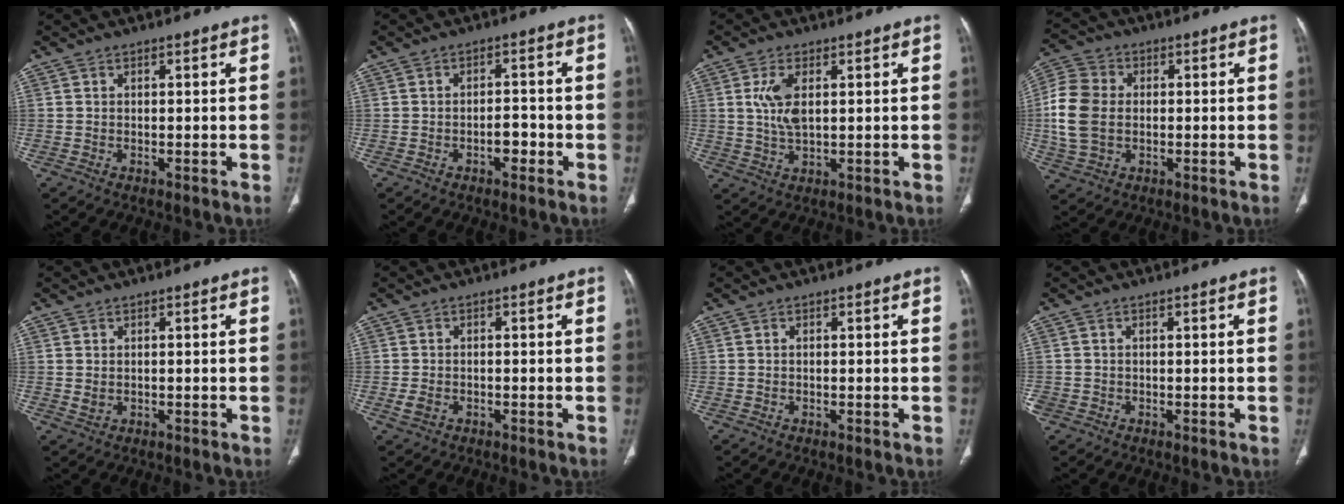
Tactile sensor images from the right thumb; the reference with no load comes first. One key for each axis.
{"total": 3.4, "fx": -1.5, "fy": 1.9, "fz": 2.4, "tx": -0.025, "ty": 0.015, "tz": -0.024}
{"total": 5.9, "fx": 1.3, "fy": 2.8, "fz": 5.1, "tx": -0.109, "ty": -0.005, "tz": 0.029}
{"total": 11.4, "fx": -0.3, "fy": 8.4, "fz": 7.7, "tx": -0.165, "ty": 0.012, "tz": -0.009}
{"total": 1.4, "fx": 0.1, "fy": 1.1, "fz": 0.9, "tx": -0.018, "ty": 0.000, "tz": 0.007}
{"total": 2.2, "fx": -0.9, "fy": 1.6, "fz": 1.3, "tx": -0.032, "ty": 0.003, "tz": -0.013}
{"total": 0.0}
{"total": 1.4, "fx": -0.5, "fy": 1.3, "fz": 0.4, "tx": -0.008, "ty": 0.003, "tz": -0.010}